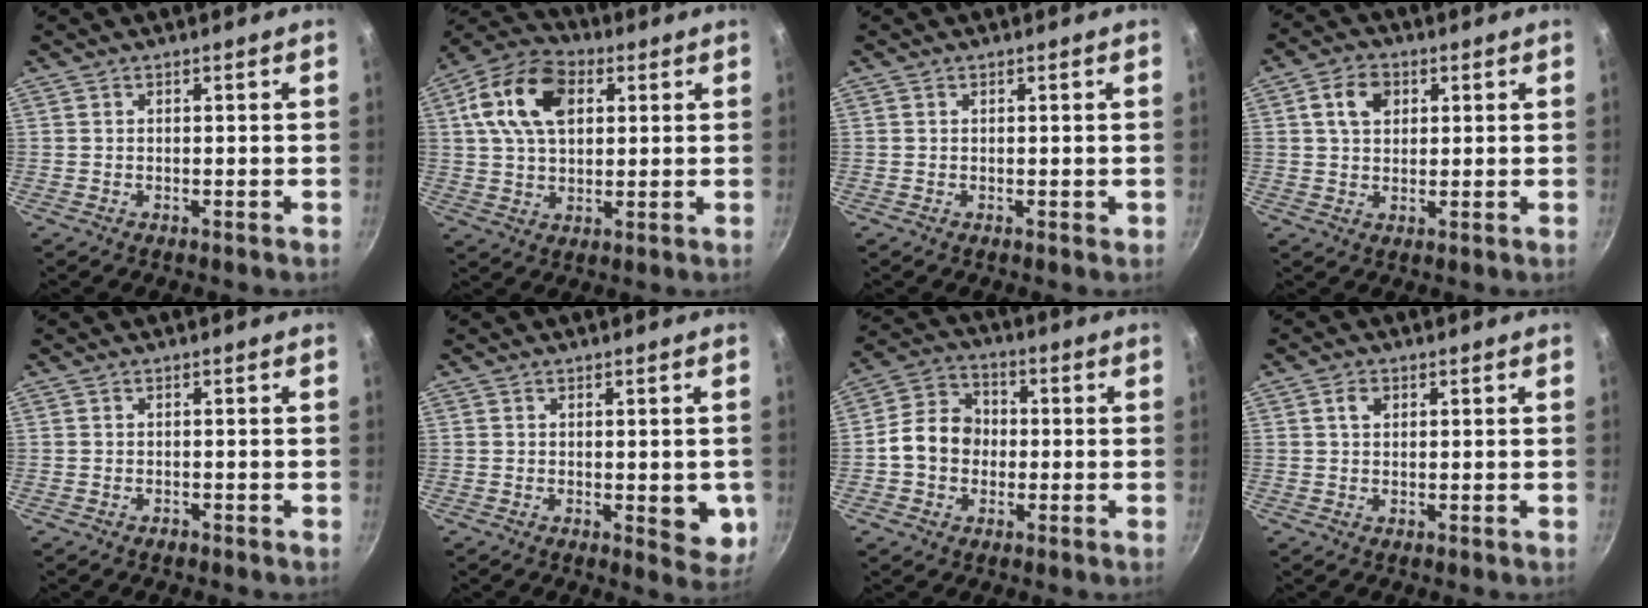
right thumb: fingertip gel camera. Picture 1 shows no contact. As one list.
[{"total": 15.1, "force": [4.2, 9.7, 10.7], "torque": [-0.178, 0.011, 0.059]}, {"total": 0.6, "force": [0.2, 0.4, 0.3], "torque": [-0.001, 0.002, 0.003]}, {"total": 6.3, "force": [2.0, 4.7, 3.8], "torque": [-0.049, 0.005, 0.029]}, {"total": 0.8, "force": [-0.6, 0.5, 0.3], "torque": [-0.007, 0.007, -0.008]}, {"total": 6.1, "force": [-0.6, 2.9, 5.3], "torque": [-0.047, -0.007, -0.005]}, {"total": 9.8, "force": [-0.8, 8.2, 5.4], "torque": [-0.065, 0.024, -0.033]}, {"total": 2.4, "force": [0.8, 1.7, 1.5], "torque": [-0.020, 0.002, 0.013]}]